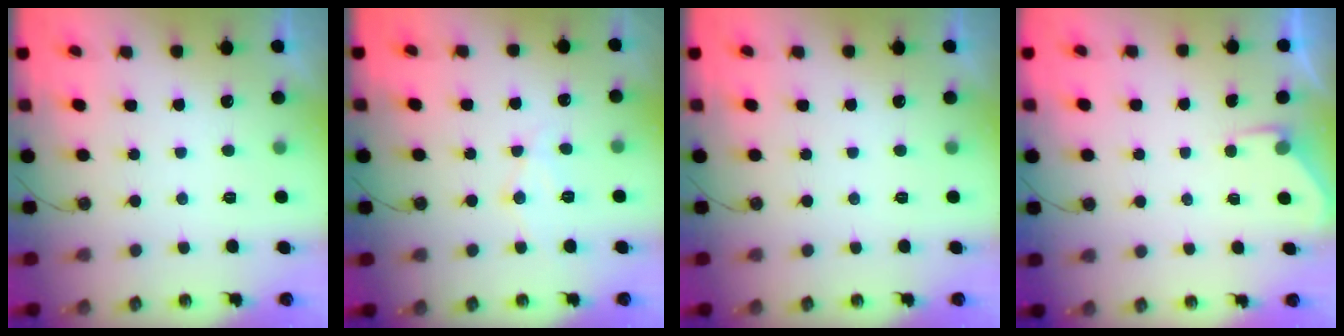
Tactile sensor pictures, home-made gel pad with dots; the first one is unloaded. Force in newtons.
{"total": 8.1, "press": 8.1, "slide": 0.7}
{"total": 0.0}
{"total": 2.7, "press": 2.6, "slide": 0.5}